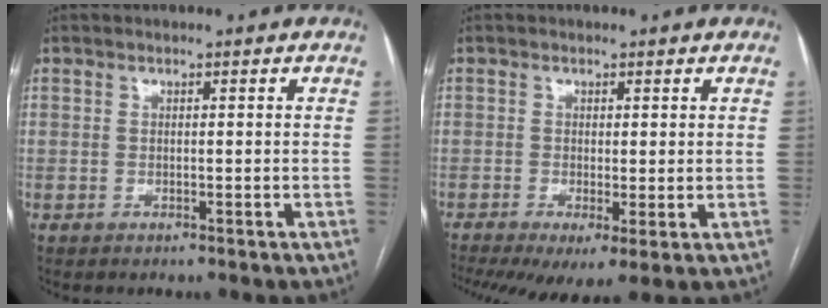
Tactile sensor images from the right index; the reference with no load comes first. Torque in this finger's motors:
{"motor_torque": [1.16, -0.97, 0.74, 0.17]}